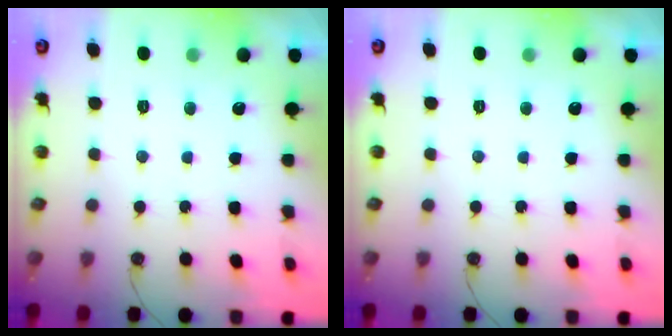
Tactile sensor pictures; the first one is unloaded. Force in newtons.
{"total": 0.0}